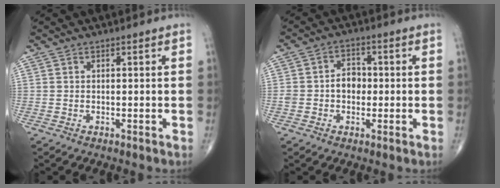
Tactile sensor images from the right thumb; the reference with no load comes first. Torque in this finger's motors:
{"motor_torque": [-0.01, 0.08, 0.47, -0.04, 0.01]}